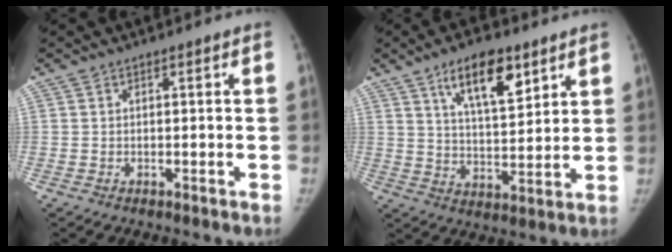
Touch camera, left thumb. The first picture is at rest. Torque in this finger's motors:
{"motor_torque": [0.47, -0.05, 1.53, -1.20, 0.32]}